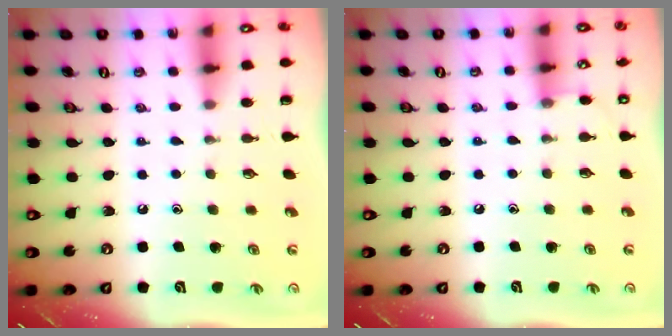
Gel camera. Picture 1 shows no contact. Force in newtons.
{"total": 4.3, "press": 4.2, "slide": 0.4}